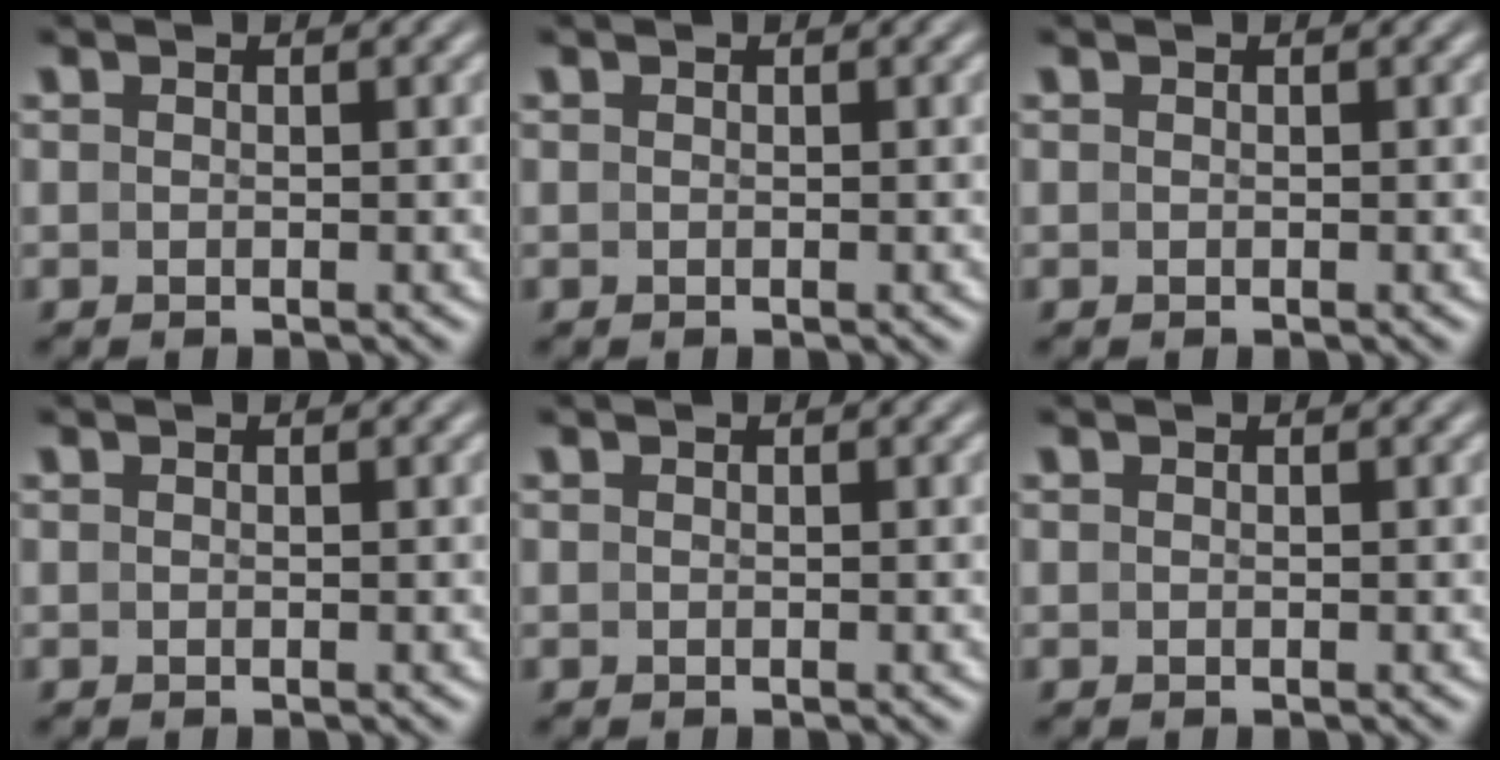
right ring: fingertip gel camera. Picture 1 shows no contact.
{"total": 0.0}
{"total": 0.0}
{"total": 0.0}
{"total": 0.0}
{"total": 0.0}